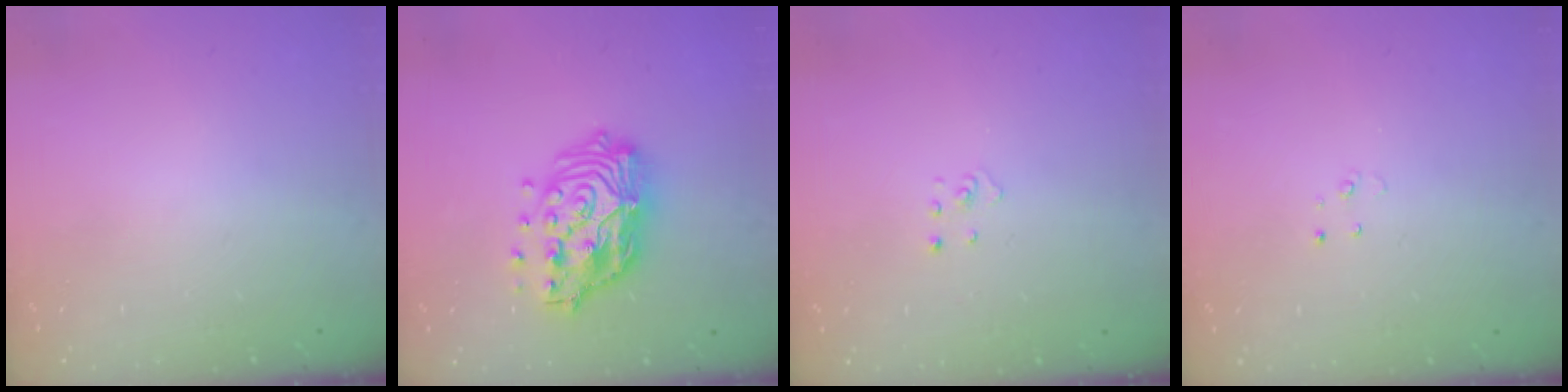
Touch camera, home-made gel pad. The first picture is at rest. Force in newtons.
{"total": 17.1, "press": 17.0, "slide": 1.5}
{"total": 1.9, "press": 1.9, "slide": 0.1}
{"total": 2.3, "press": 2.3, "slide": 0.2}